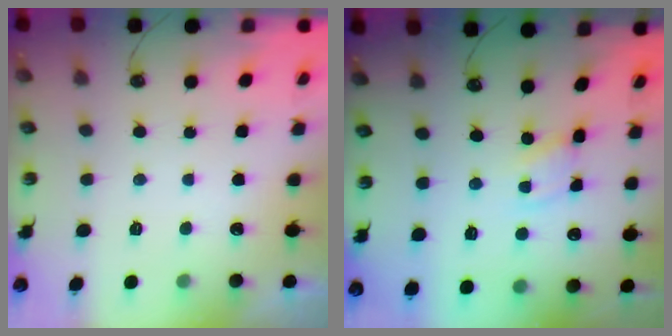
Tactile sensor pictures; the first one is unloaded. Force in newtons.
{"total": 1.5, "press": 1.5, "slide": 0.1}